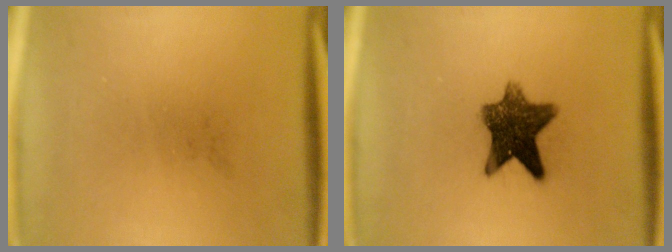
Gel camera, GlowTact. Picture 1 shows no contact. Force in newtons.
{"total": 10.1}